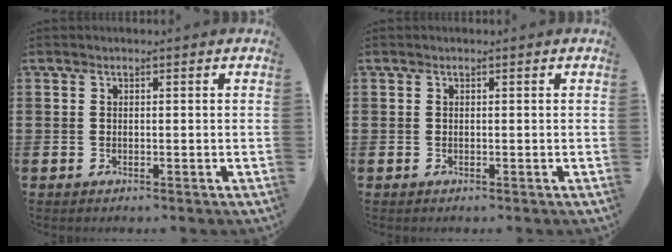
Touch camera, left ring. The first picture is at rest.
{"total": 0.0}